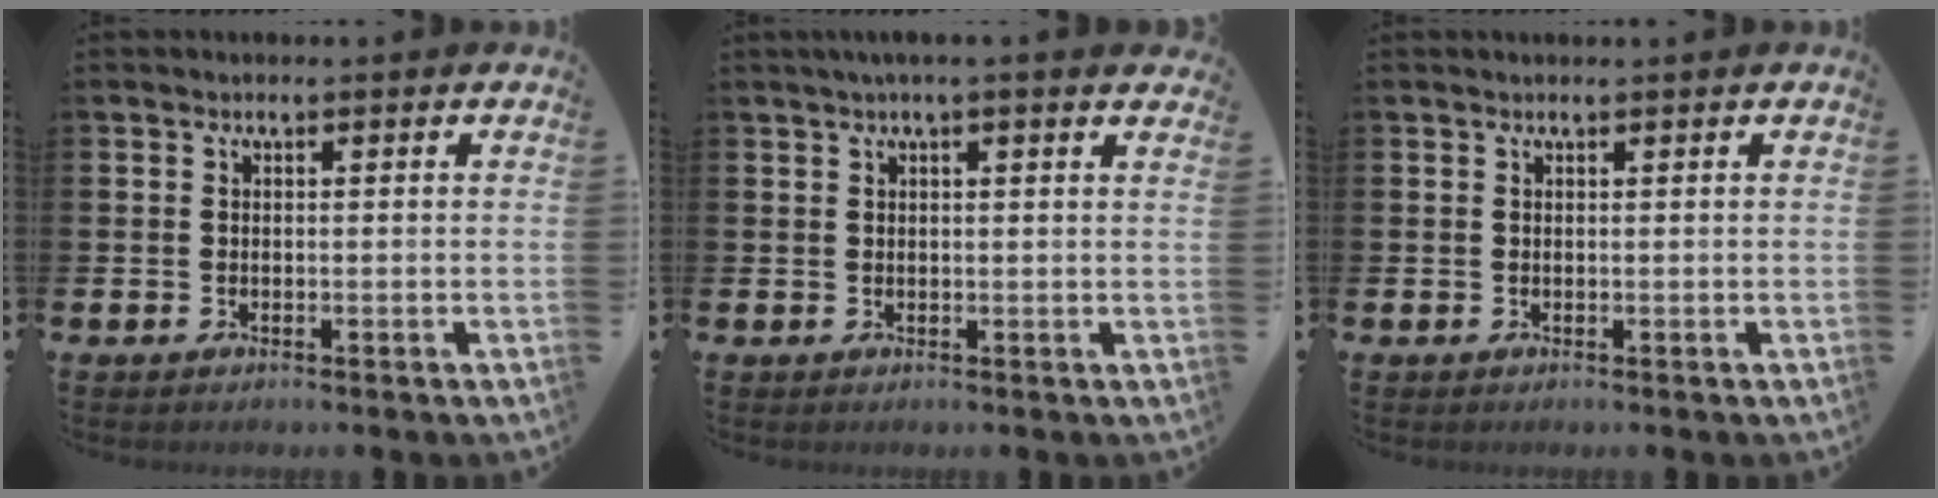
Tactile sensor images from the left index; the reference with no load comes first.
{"total": 1.9, "force": [1.7, -0.3, 0.9], "torque": [-0.016, -0.003, 0.029]}
{"total": 0.0}